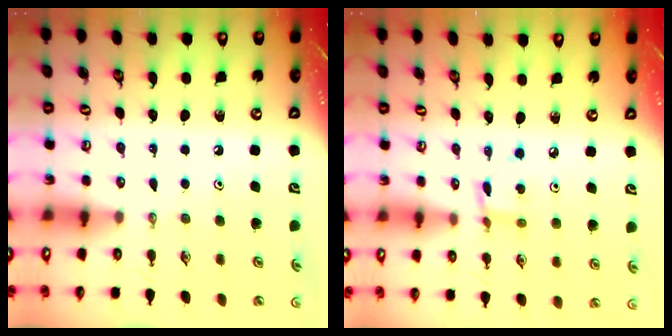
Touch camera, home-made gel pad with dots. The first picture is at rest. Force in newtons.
{"total": 2.9, "press": 2.9, "slide": 0.2}